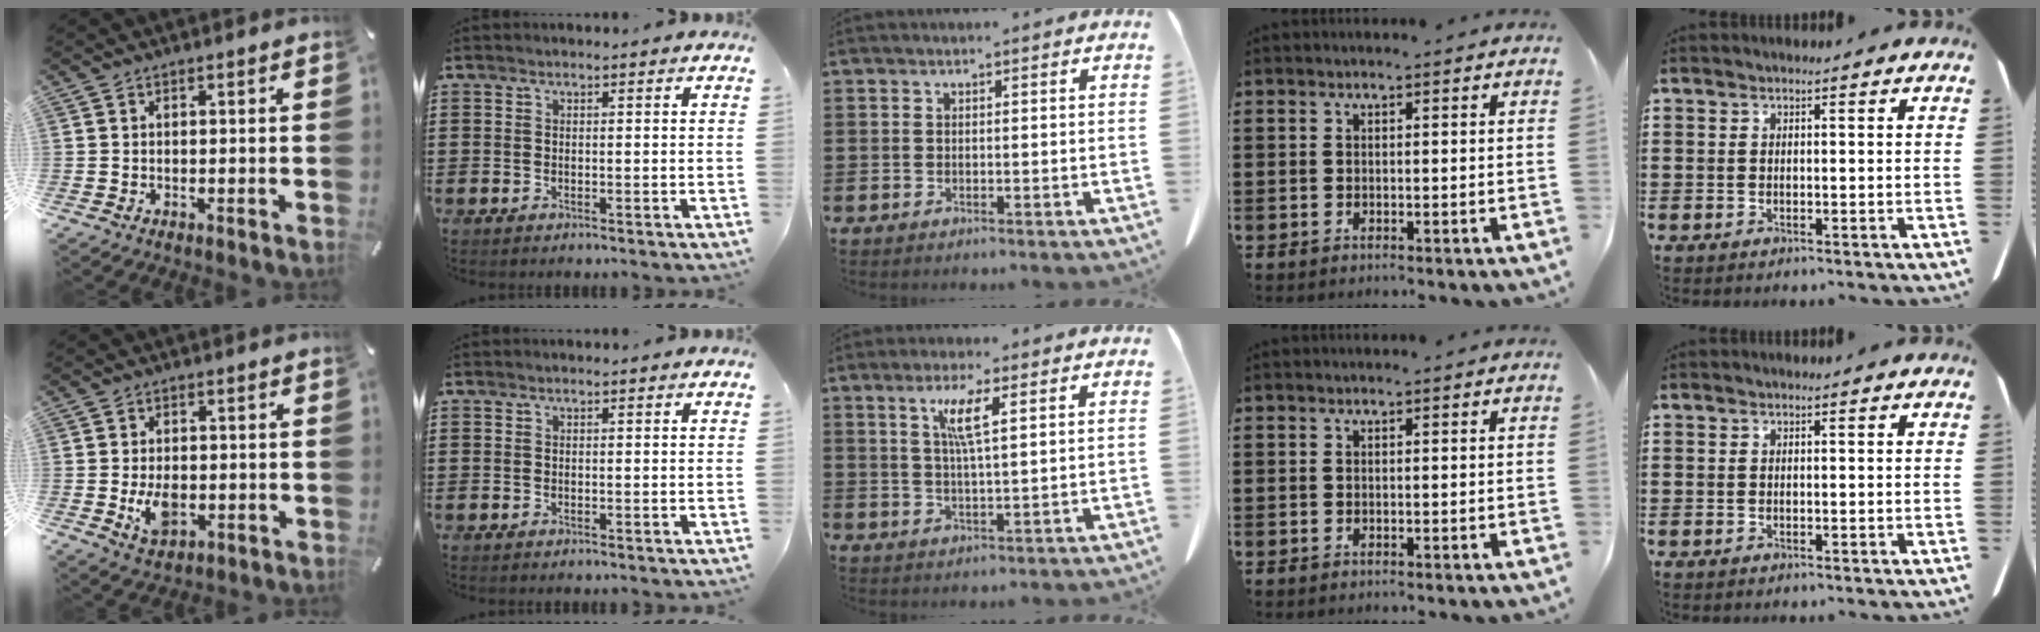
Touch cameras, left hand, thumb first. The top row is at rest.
{"thumb": {"total": 6.2, "force": [-1.1, 4.0, 4.6], "torque": [-0.096, -0.005, -0.020]}, "middle": {"total": 5.3, "force": [2.4, 0.5, 4.7], "torque": [-0.099, 0.004, 0.038]}}